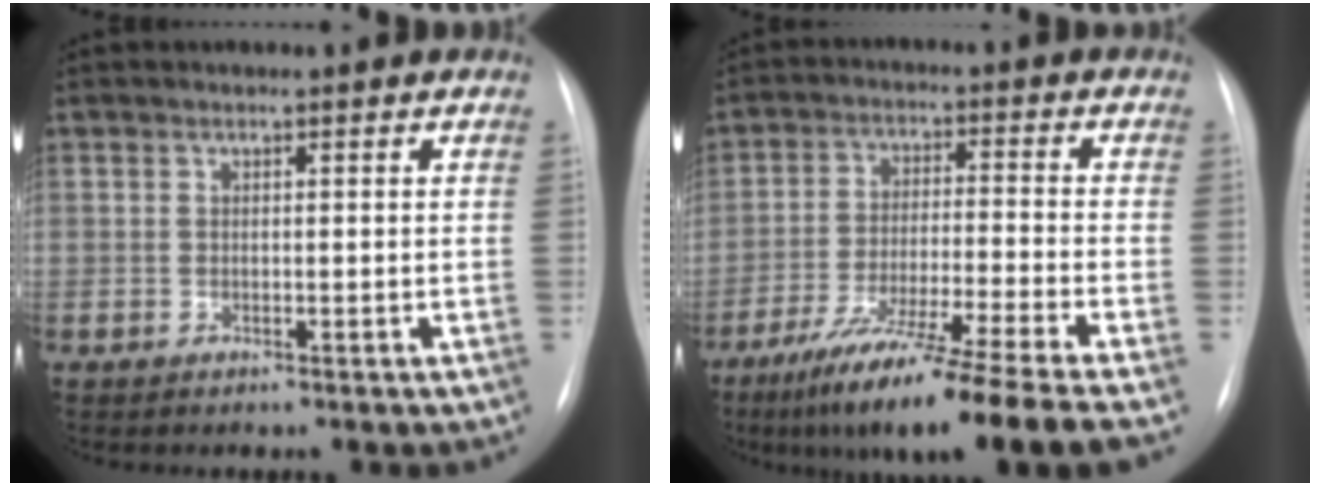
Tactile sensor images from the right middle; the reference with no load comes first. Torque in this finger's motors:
{"motor_torque": [1.23, -0.91, 0.33, 0.18]}